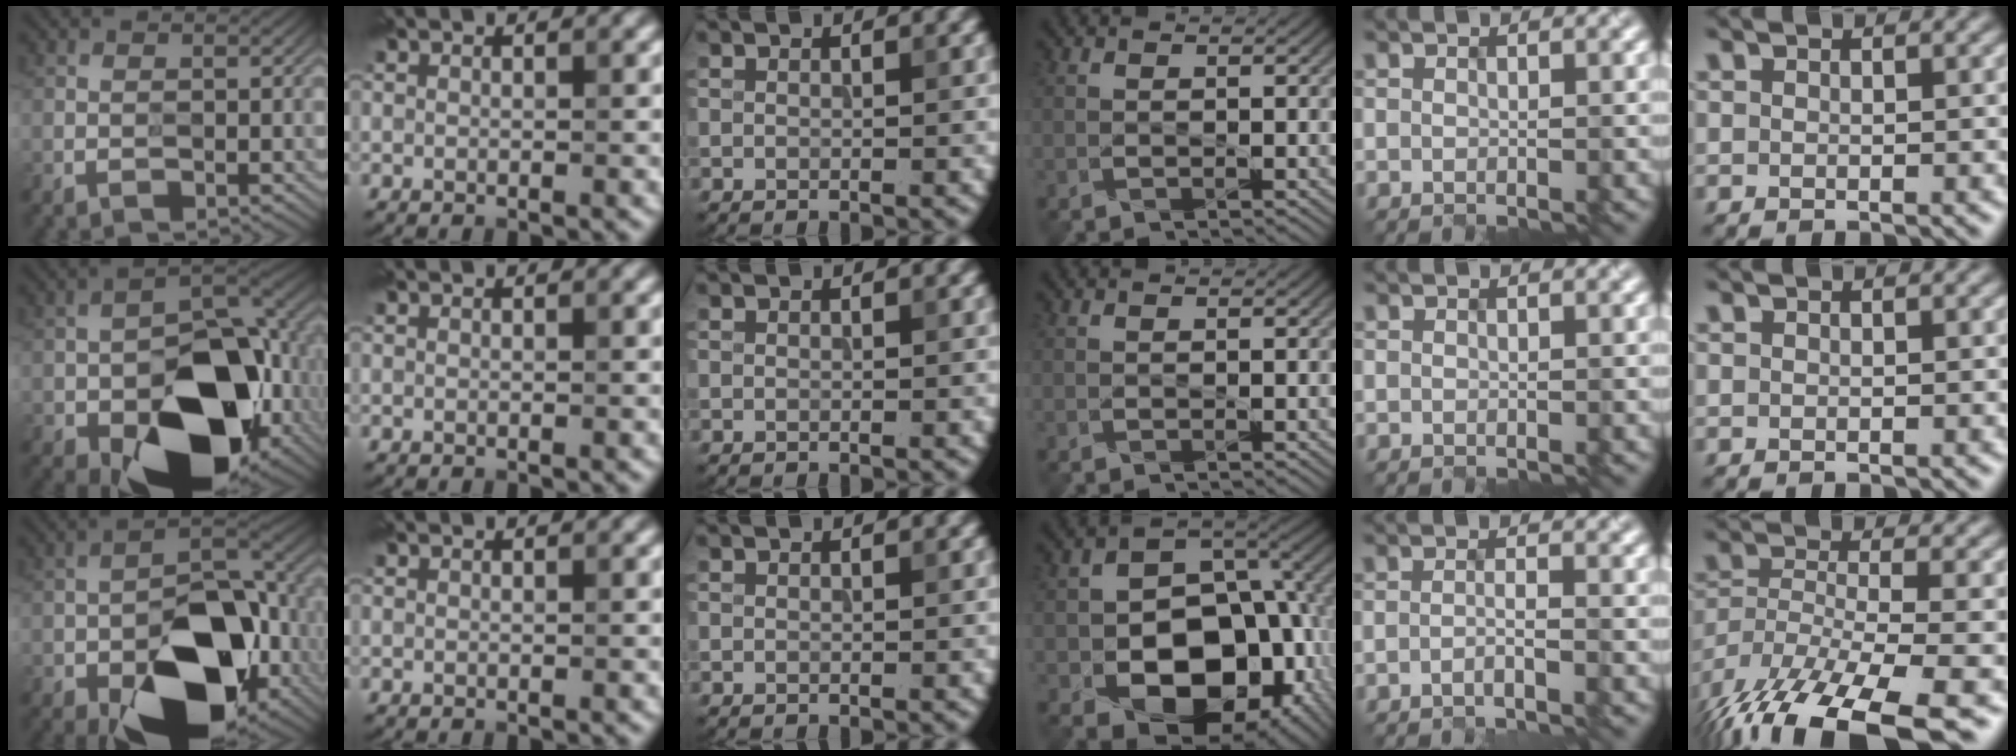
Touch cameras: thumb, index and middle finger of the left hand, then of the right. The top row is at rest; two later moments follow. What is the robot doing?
{"motion": "wipe", "object": "glasses"}